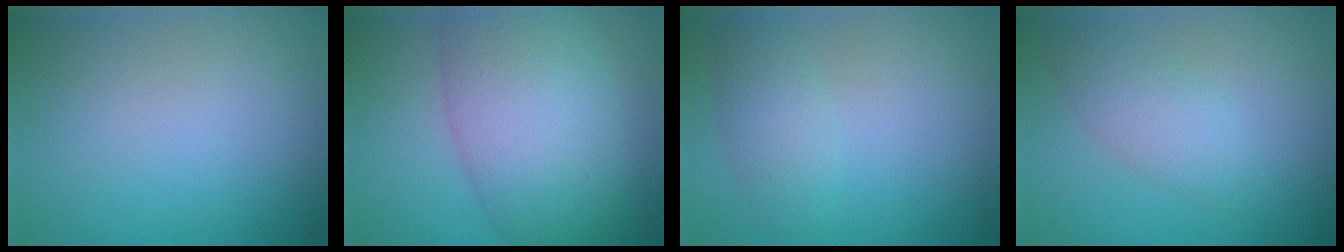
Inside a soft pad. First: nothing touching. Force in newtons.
{"total": 9.2, "press": 9.2, "slide": 0.2}
{"total": 2.2, "press": 2.2, "slide": 0.0}
{"total": 2.7, "press": 2.7, "slide": 0.1}